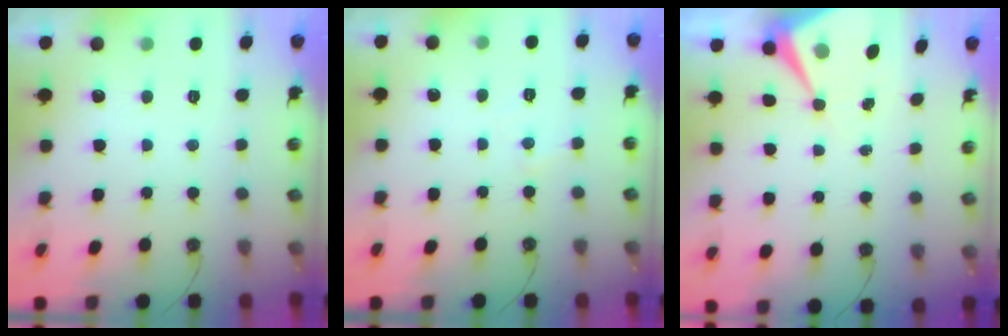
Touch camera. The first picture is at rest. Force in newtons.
{"total": 4.1, "press": 4.0, "slide": 0.8}
{"total": 8.1, "press": 8.1, "slide": 0.2}